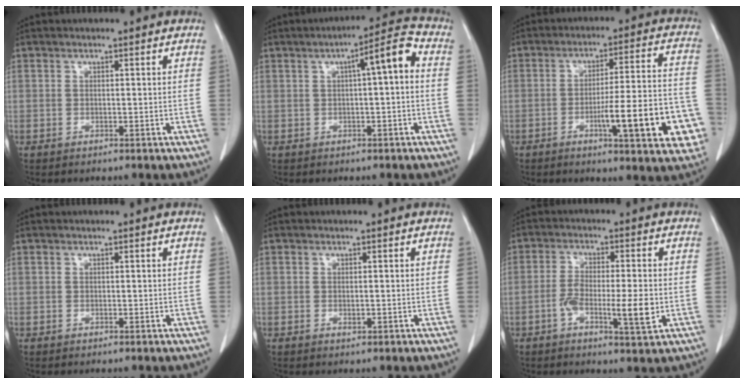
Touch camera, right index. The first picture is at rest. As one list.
[{"total": 6.4, "force": [0.9, 0.6, 6.3], "torque": [-0.091, 0.021, 0.007]}, {"total": 16.0, "force": [-5.5, 2.4, 14.8], "torque": [-0.171, 0.018, -0.069]}, {"total": 0.0}, {"total": 0.7, "force": [-0.1, 0.3, 0.6], "torque": [-0.012, -0.003, 0.000]}, {"total": 7.3, "force": [-1.9, 1.1, 7.0], "torque": [-0.121, -0.001, -0.032]}]